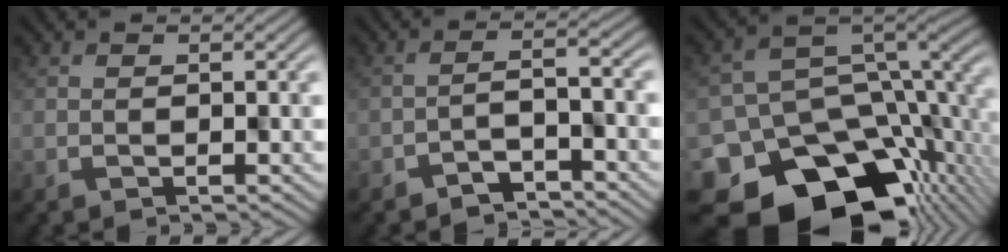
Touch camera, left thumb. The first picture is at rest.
{"total": 3.6, "force": [-3.2, 0.6, 1.6], "torque": [-0.023, 0.005, -0.056]}
{"total": 15.9, "force": [-8.3, 10.9, 8.2], "torque": [-0.156, -0.059, -0.116]}